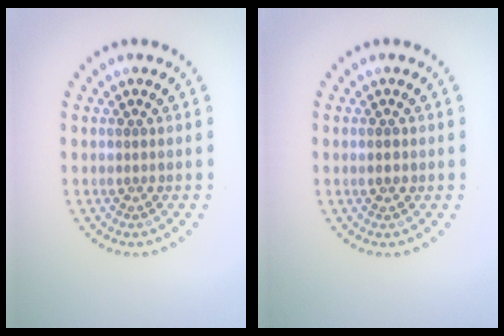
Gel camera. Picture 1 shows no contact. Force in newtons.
{"total": 1.3, "press": 1.3, "slide": 0.2}